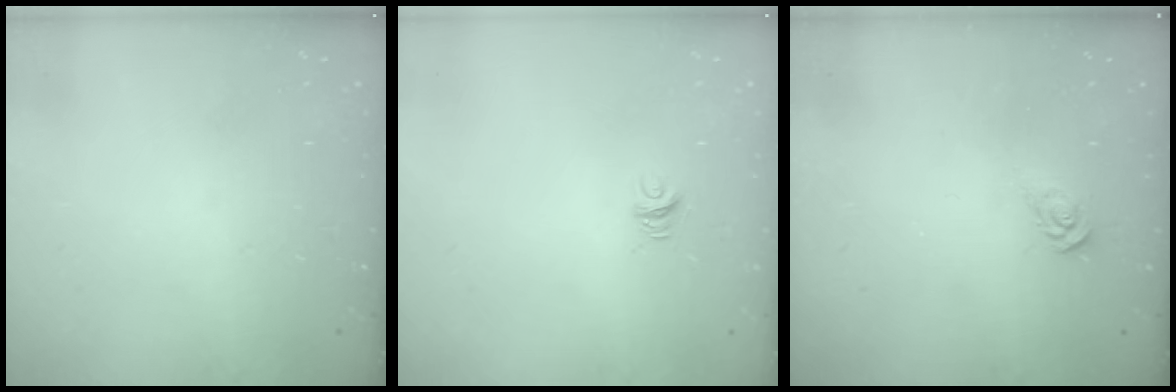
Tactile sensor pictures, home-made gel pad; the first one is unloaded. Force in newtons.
{"total": 4.6, "press": 4.6, "slide": 0.3}
{"total": 3.7, "press": 3.7, "slide": 0.4}